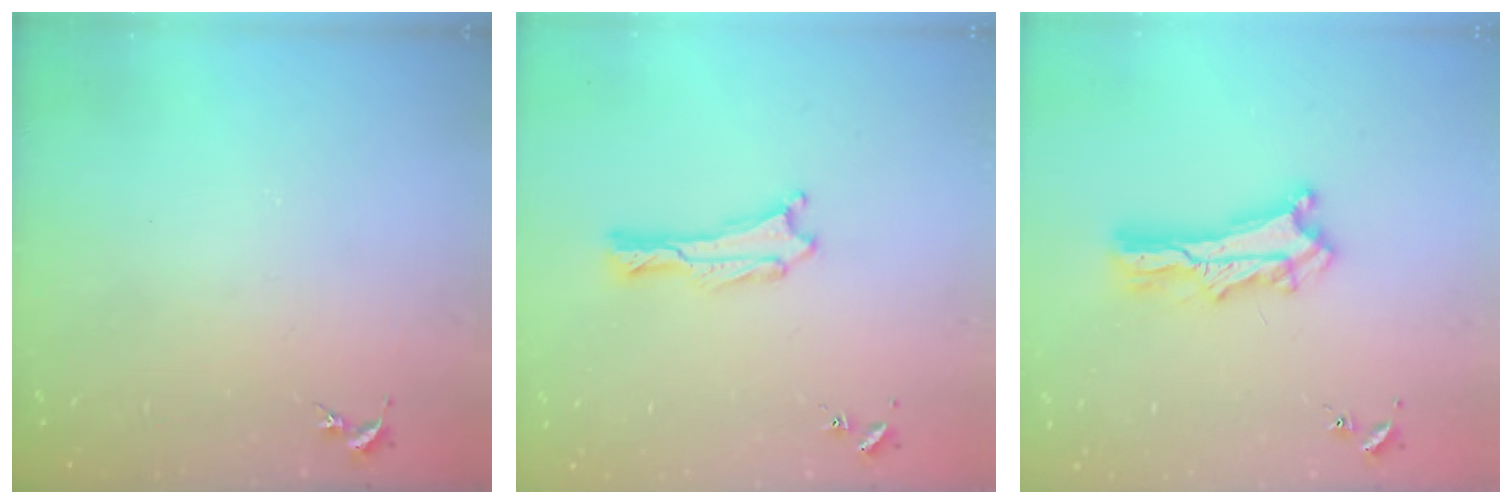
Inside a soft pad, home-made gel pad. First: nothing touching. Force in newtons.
{"total": 0.8, "press": 0.7, "slide": 0.2}
{"total": 6.7, "press": 6.6, "slide": 0.5}